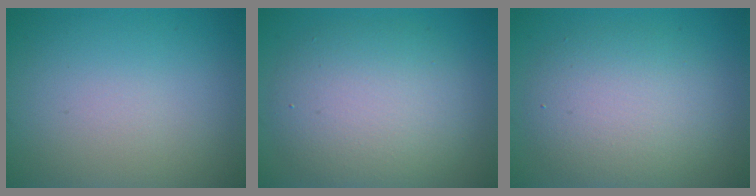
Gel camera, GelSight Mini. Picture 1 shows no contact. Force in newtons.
{"total": 6.8, "press": 6.8, "slide": 0.3}
{"total": 5.7, "press": 5.7, "slide": 0.1}